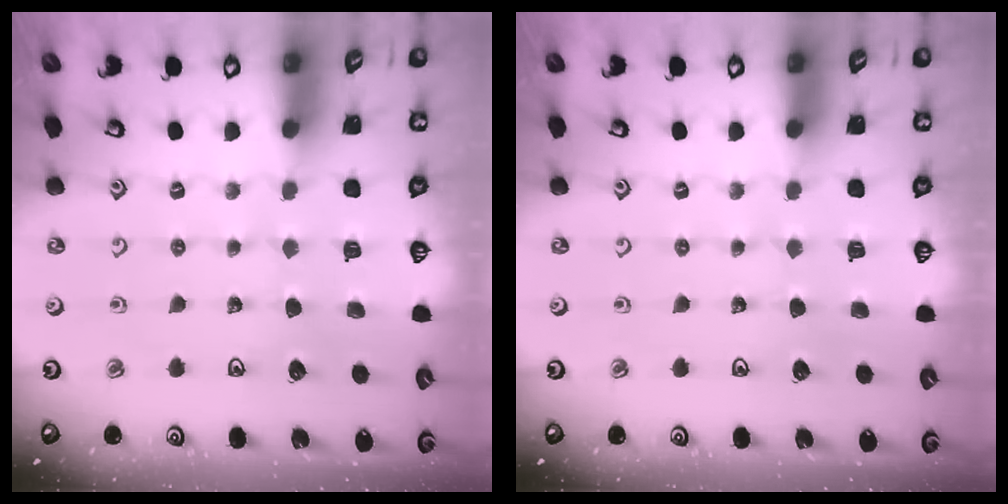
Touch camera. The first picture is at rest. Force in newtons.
{"total": 0.0}